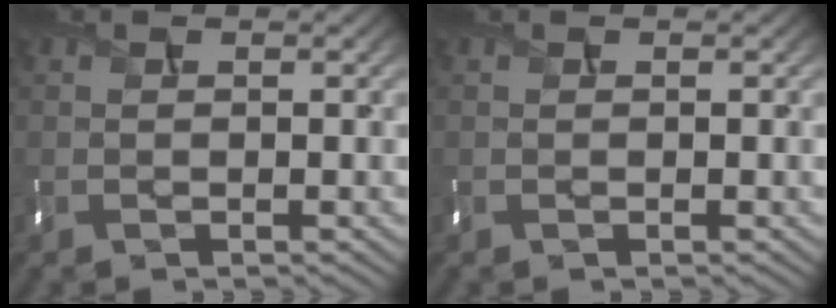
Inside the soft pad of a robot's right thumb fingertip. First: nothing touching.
{"total": 0.0}